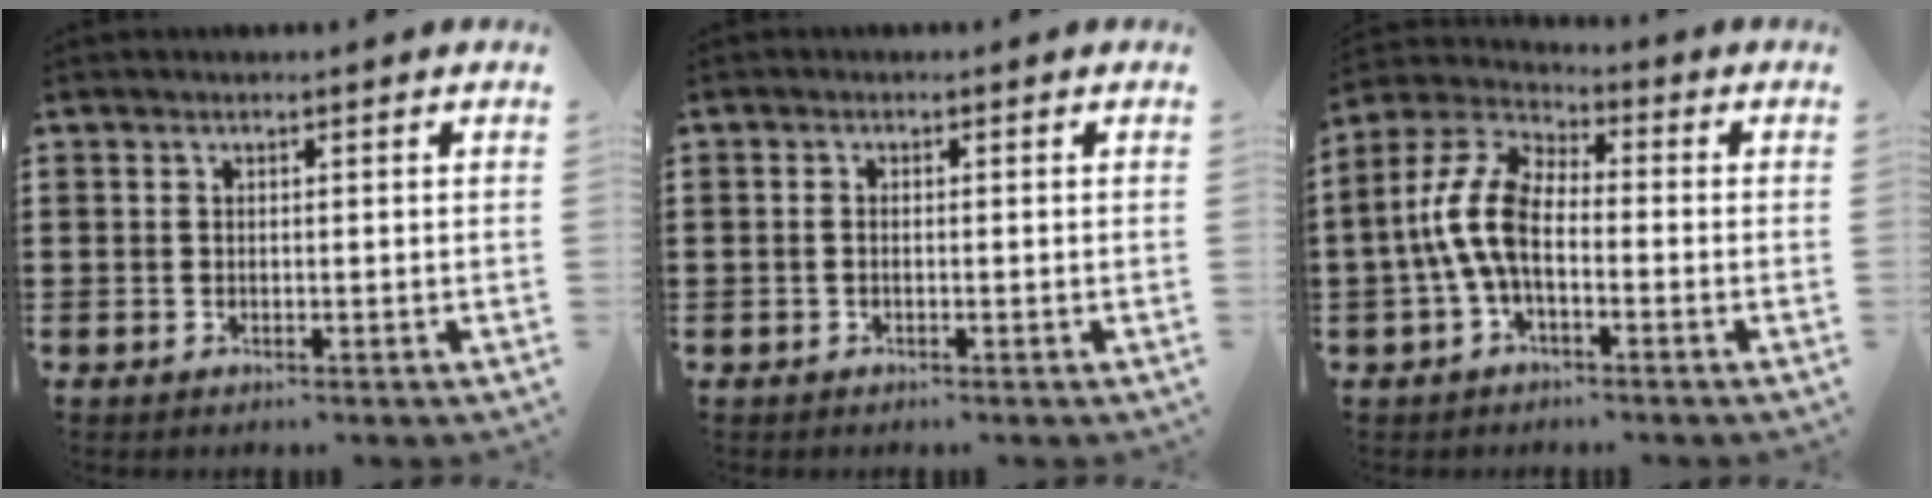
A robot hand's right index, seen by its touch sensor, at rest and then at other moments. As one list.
[{"total": 0.7, "force": [-0.3, 0.3, 0.6], "torque": [-0.013, -0.004, -0.004]}, {"total": 8.7, "force": [-1.7, 4.4, 7.3], "torque": [-0.182, -0.002, -0.039]}]